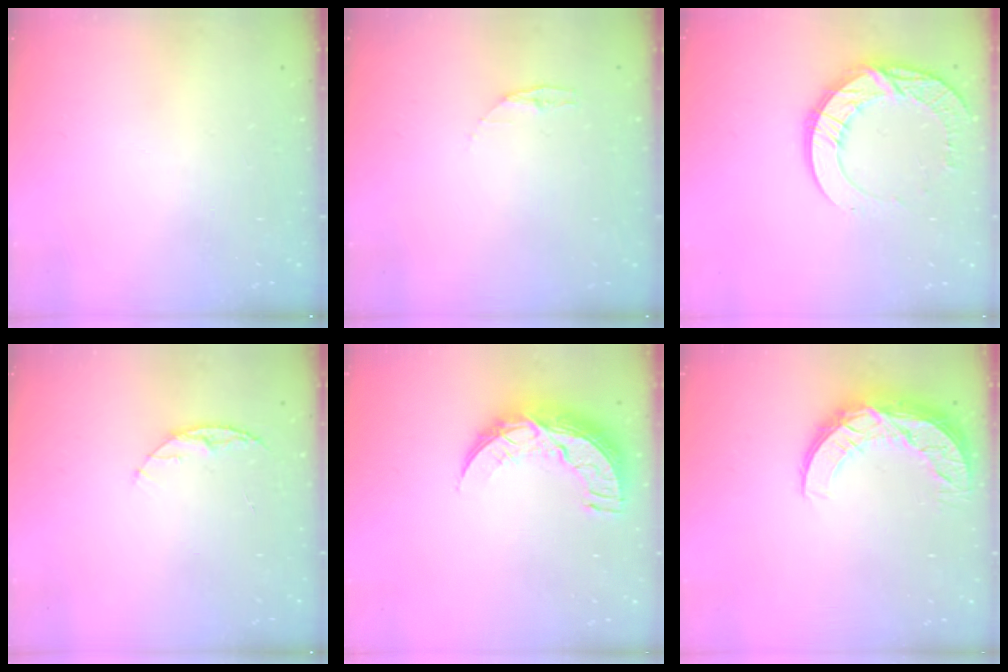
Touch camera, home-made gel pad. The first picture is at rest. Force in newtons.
{"total": 3.4, "press": 3.4, "slide": 0.4}
{"total": 14.4, "press": 14.4, "slide": 1.4}
{"total": 6.1, "press": 6.0, "slide": 0.7}
{"total": 11.9, "press": 11.9, "slide": 0.8}
{"total": 11.3, "press": 11.2, "slide": 0.9}